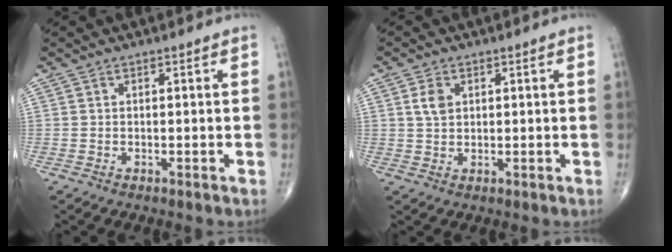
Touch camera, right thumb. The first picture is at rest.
{"total": 3.3, "force": [1.0, 2.2, 2.1], "torque": [-0.035, -0.002, 0.022]}